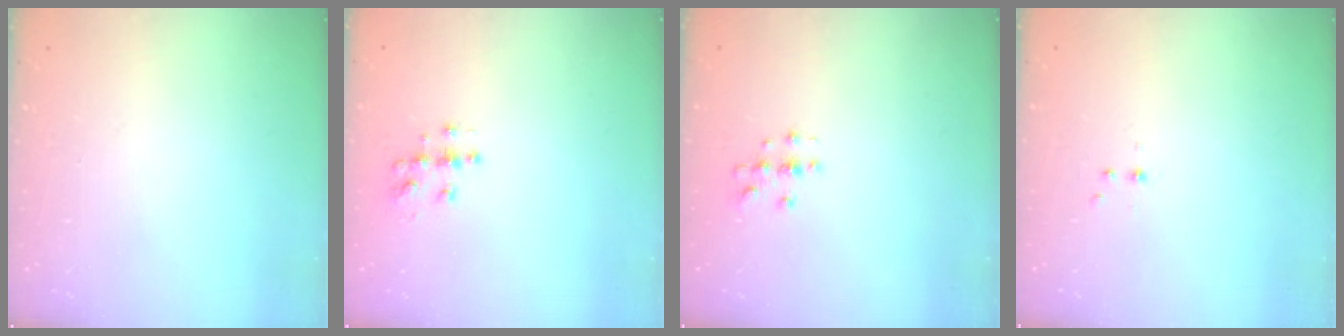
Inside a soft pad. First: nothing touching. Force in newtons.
{"total": 7.5, "press": 7.5, "slide": 0.3}
{"total": 2.8, "press": 2.8, "slide": 0.2}
{"total": 2.2, "press": 1.9, "slide": 1.0}